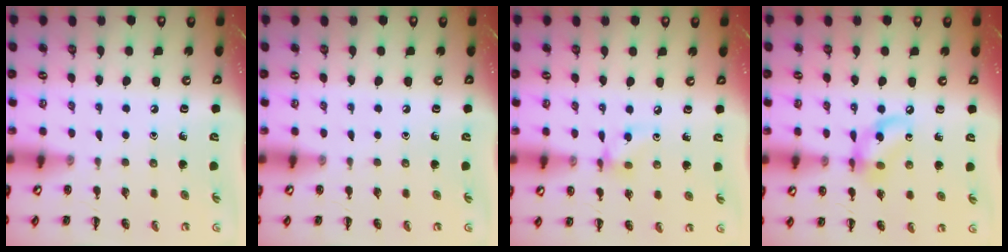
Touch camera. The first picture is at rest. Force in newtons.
{"total": 0.0}
{"total": 5.3, "press": 5.2, "slide": 1.1}
{"total": 10.7, "press": 10.5, "slide": 2.0}